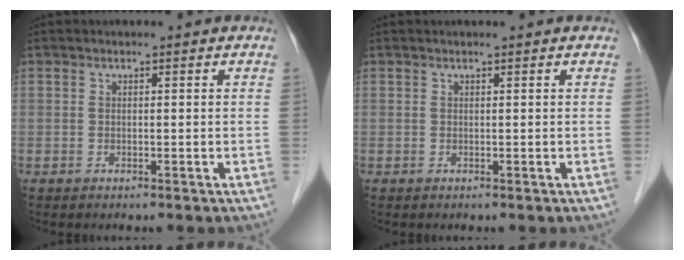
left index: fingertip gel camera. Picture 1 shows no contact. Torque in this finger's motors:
{"motor_torque": [0.08, 0.08, -0.05, -0.01]}